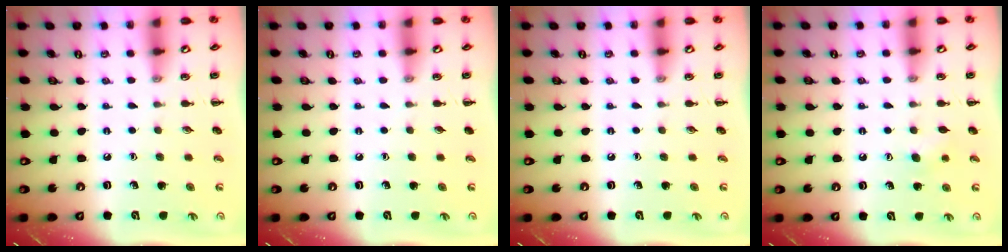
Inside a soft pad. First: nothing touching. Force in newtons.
{"total": 0.0}
{"total": 0.0}
{"total": 4.9, "press": 4.8, "slide": 1.0}